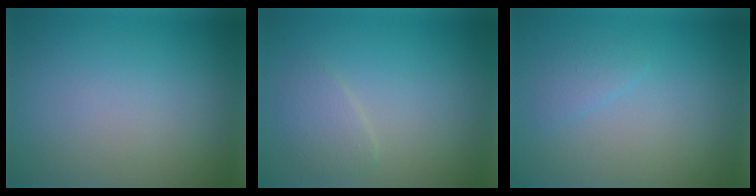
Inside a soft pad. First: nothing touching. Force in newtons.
{"total": 1.7, "press": 1.7, "slide": 0.1}
{"total": 1.1, "press": 1.1, "slide": 0.1}